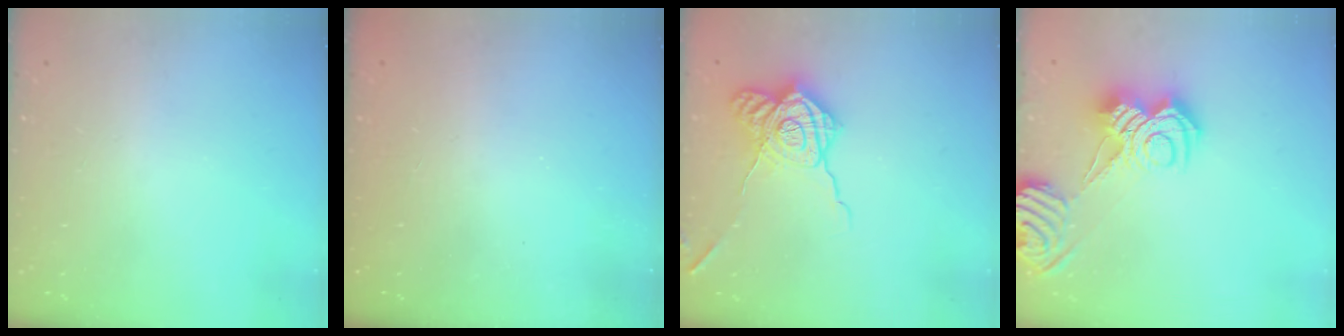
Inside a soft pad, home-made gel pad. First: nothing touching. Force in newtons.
{"total": 2.5, "press": 2.4, "slide": 0.8}
{"total": 18.6, "press": 18.6, "slide": 1.4}
{"total": 10.5, "press": 10.4, "slide": 0.9}